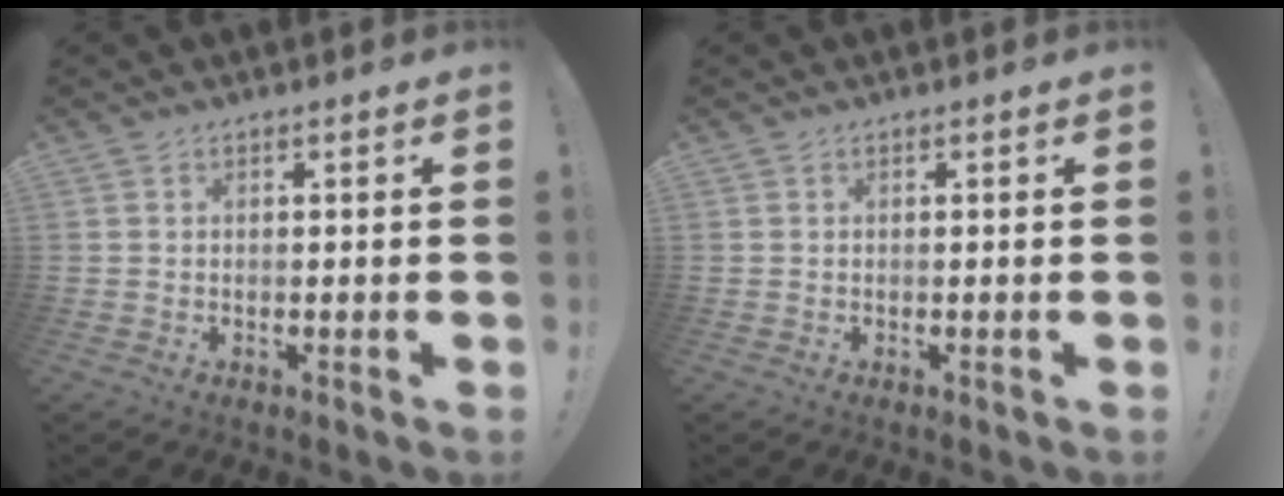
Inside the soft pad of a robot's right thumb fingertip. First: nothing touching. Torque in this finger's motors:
{"motor_torque": [-0.03, 0.03, -0.05, -0.03, 0.01]}